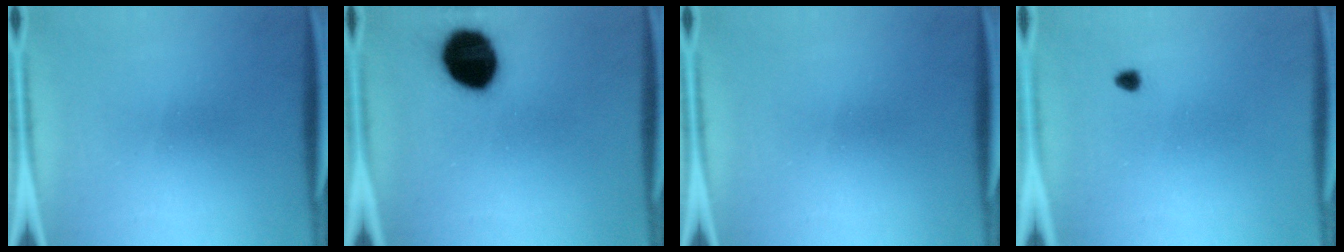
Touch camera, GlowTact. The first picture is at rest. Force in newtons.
{"total": 16.4}
{"total": 0.0}
{"total": 1.0}